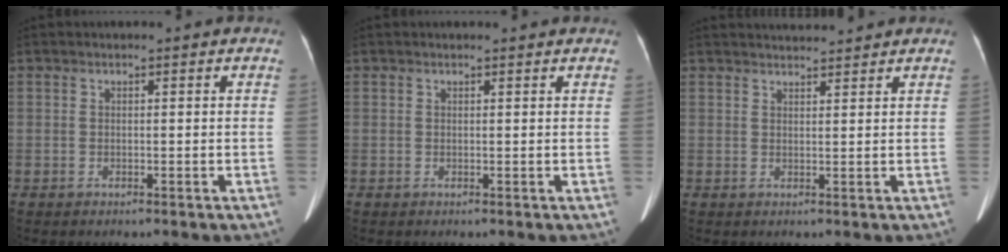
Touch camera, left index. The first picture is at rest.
{"total": 1.4, "force": [1.3, 0.0, 0.3], "torque": [-0.012, 0.008, 0.014]}
{"total": 3.6, "force": [3.5, -0.1, 0.4], "torque": [-0.013, 0.018, 0.053]}